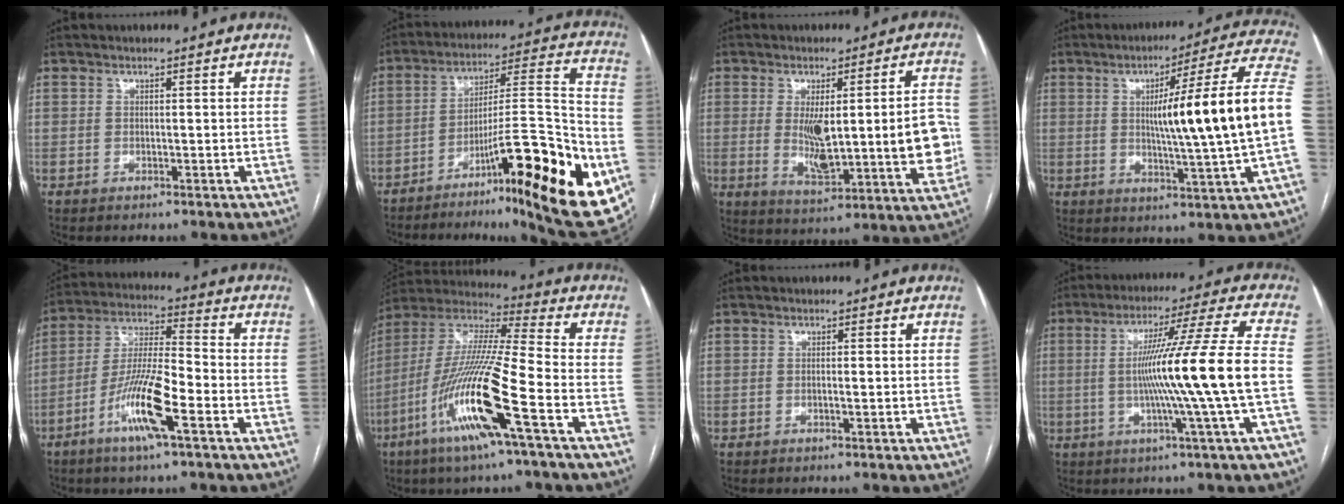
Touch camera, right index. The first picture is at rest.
{"total": 25.4, "force": [-11.0, 2.9, 22.7], "torque": [-0.271, 0.013, -0.161]}
{"total": 15.2, "force": [-0.2, 3.6, 14.8], "torque": [-0.211, 0.001, 0.009]}
{"total": 19.0, "force": [0.4, -1.5, 18.9], "torque": [-0.265, 0.008, -0.006]}
{"total": 12.4, "force": [-5.7, 1.3, 11.0], "torque": [-0.216, -0.007, -0.109]}
{"total": 18.8, "force": [-7.8, 0.4, 17.1], "torque": [-0.365, -0.025, -0.156]}
{"total": 0.6, "force": [-0.2, 0.0, 0.5], "torque": [-0.008, 0.001, -0.003]}
{"total": 15.3, "force": [-1.8, -2.9, 14.9], "torque": [-0.247, -0.004, -0.033]}